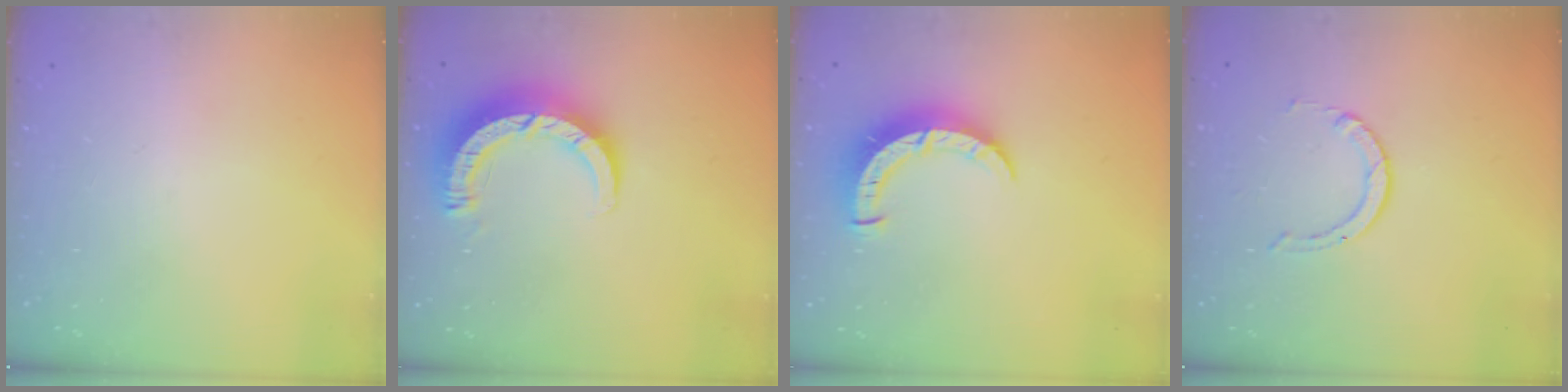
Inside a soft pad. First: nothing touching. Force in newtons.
{"total": 9.1, "press": 9.1, "slide": 1.1}
{"total": 8.3, "press": 8.3, "slide": 1.0}
{"total": 1.5, "press": 1.5, "slide": 0.2}